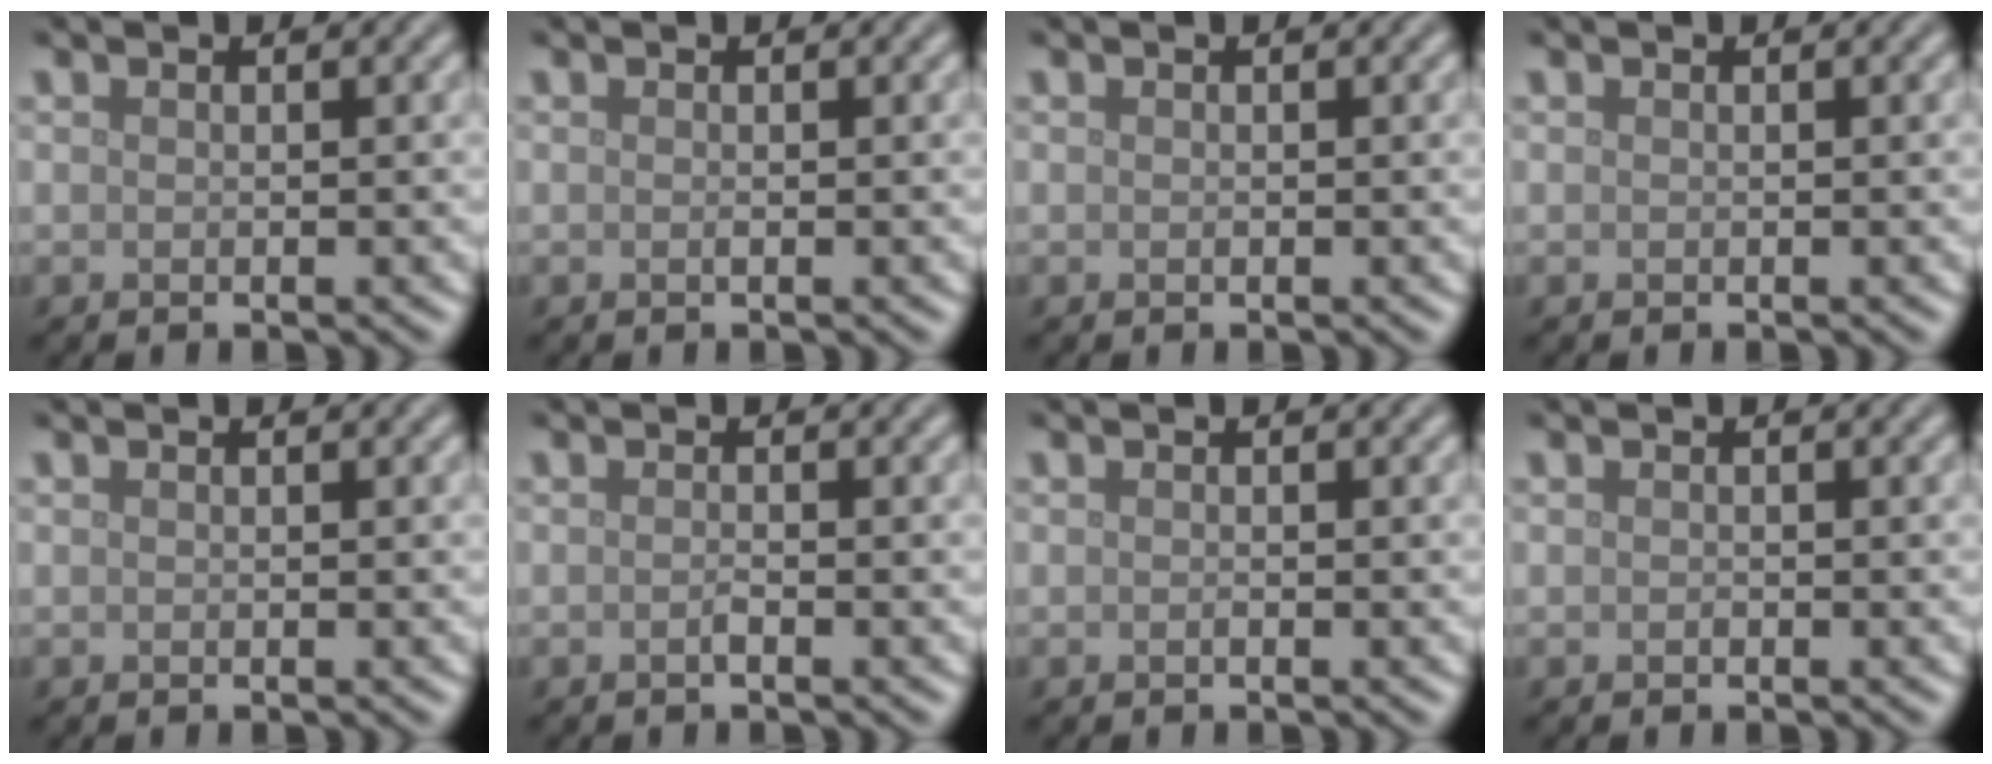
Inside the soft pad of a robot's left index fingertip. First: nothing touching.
{"total": 0.0}
{"total": 0.0}
{"total": 0.0}
{"total": 0.0}
{"total": 0.6, "force": [-0.3, 0.1, 0.5], "torque": [-0.012, 0.001, -0.008]}
{"total": 0.0}
{"total": 0.0}